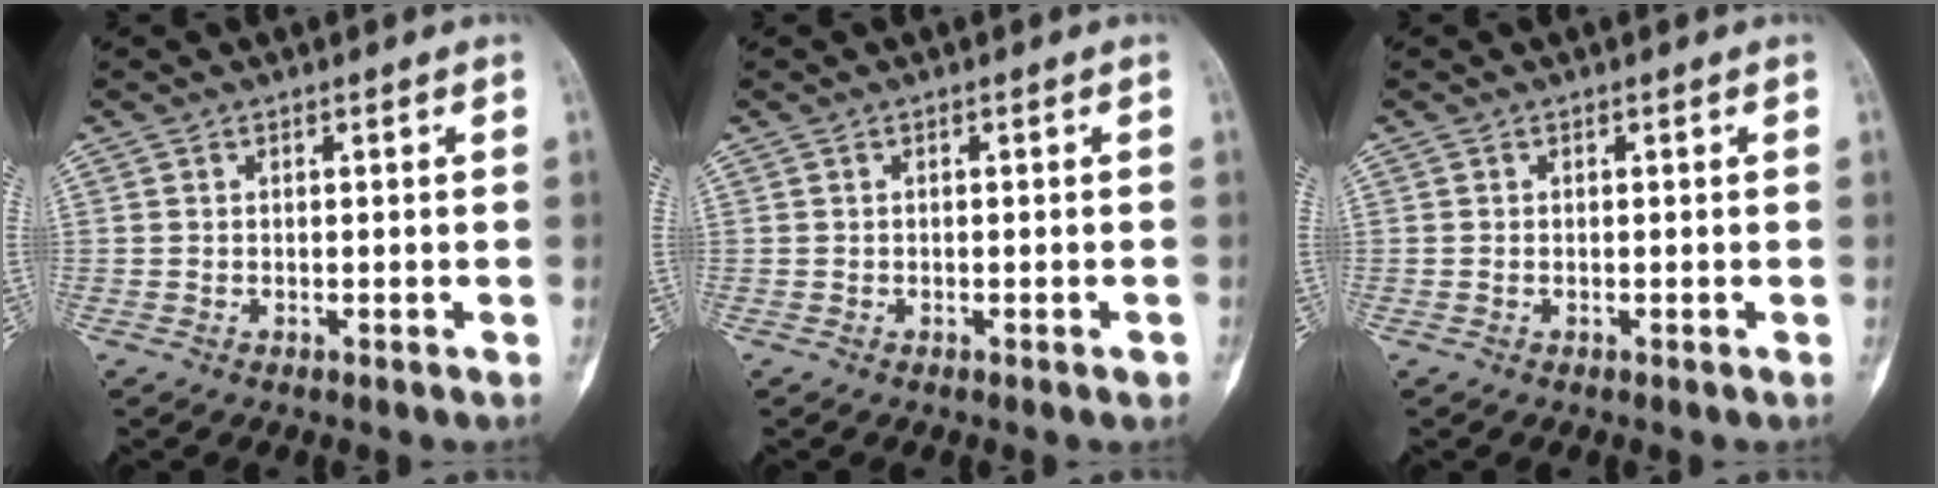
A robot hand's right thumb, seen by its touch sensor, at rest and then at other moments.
{"total": 0.8, "force": [-0.4, 0.3, 0.6], "torque": [-0.009, 0.000, -0.005]}
{"total": 0.0}